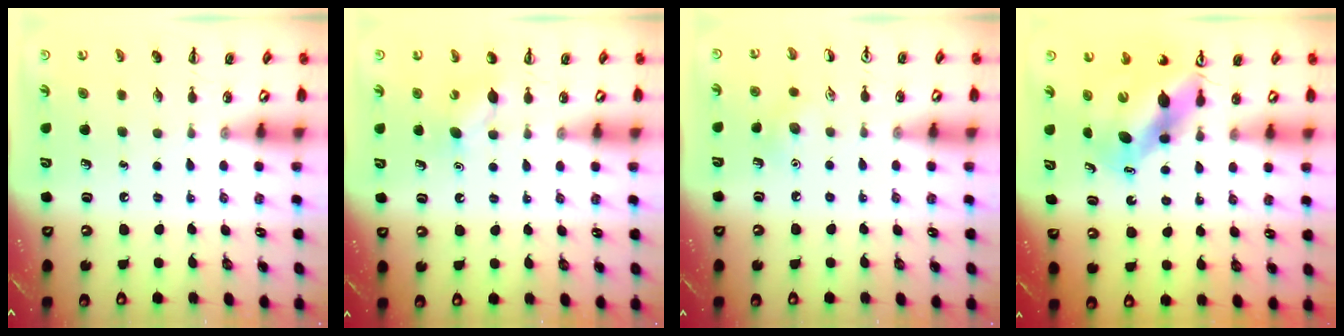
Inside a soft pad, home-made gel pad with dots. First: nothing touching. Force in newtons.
{"total": 6.3, "press": 6.1, "slide": 1.8}
{"total": 7.0, "press": 6.8, "slide": 2.0}
{"total": 9.6, "press": 9.1, "slide": 2.8}